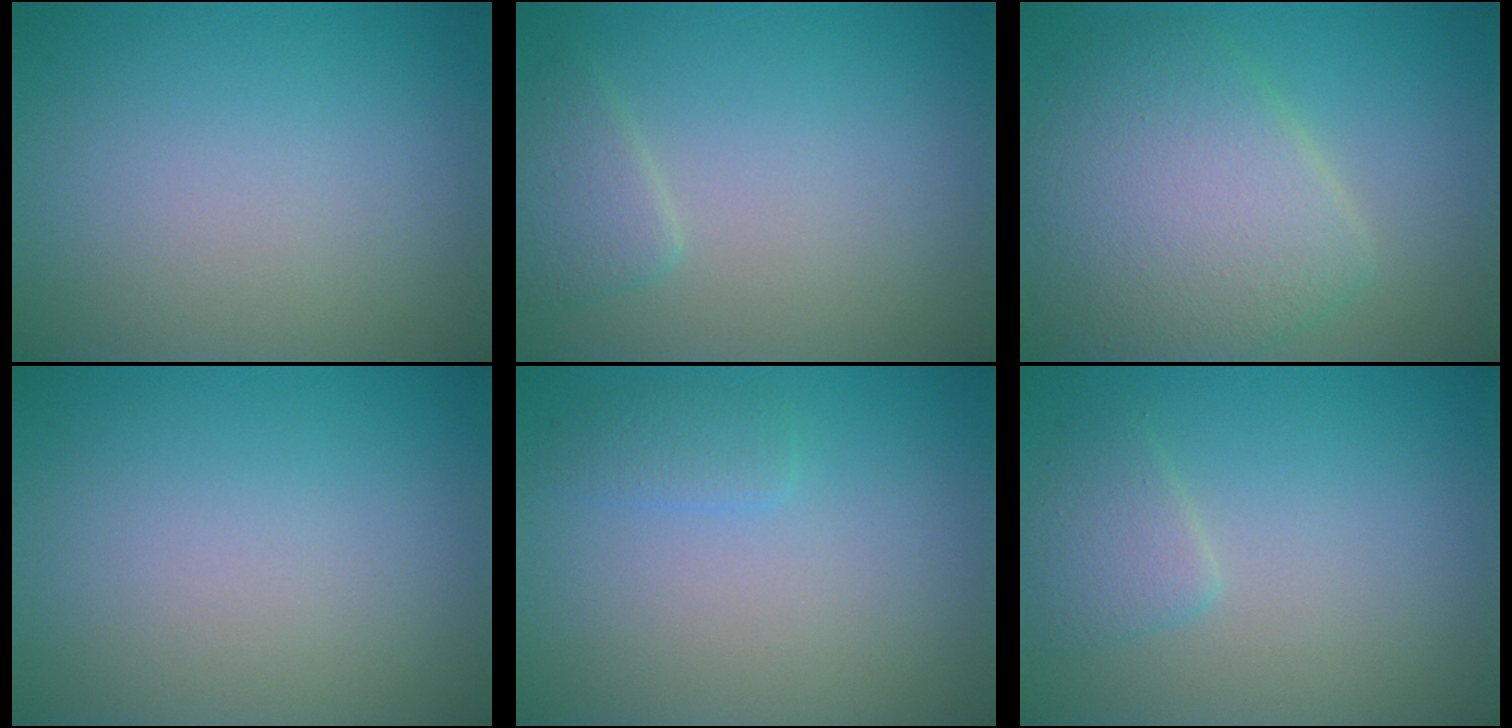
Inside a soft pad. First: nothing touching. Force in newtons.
{"total": 1.8, "press": 1.8, "slide": 0.1}
{"total": 7.4, "press": 7.4, "slide": 0.1}
{"total": 0.0}
{"total": 1.3, "press": 1.3, "slide": 0.1}
{"total": 1.9, "press": 1.9, "slide": 0.1}